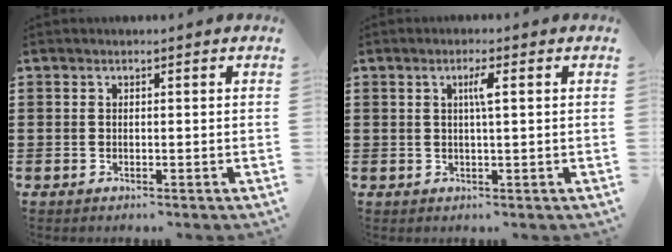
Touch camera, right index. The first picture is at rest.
{"total": 2.4, "force": [0.6, 0.0, 2.4], "torque": [-0.048, 0.000, 0.007]}